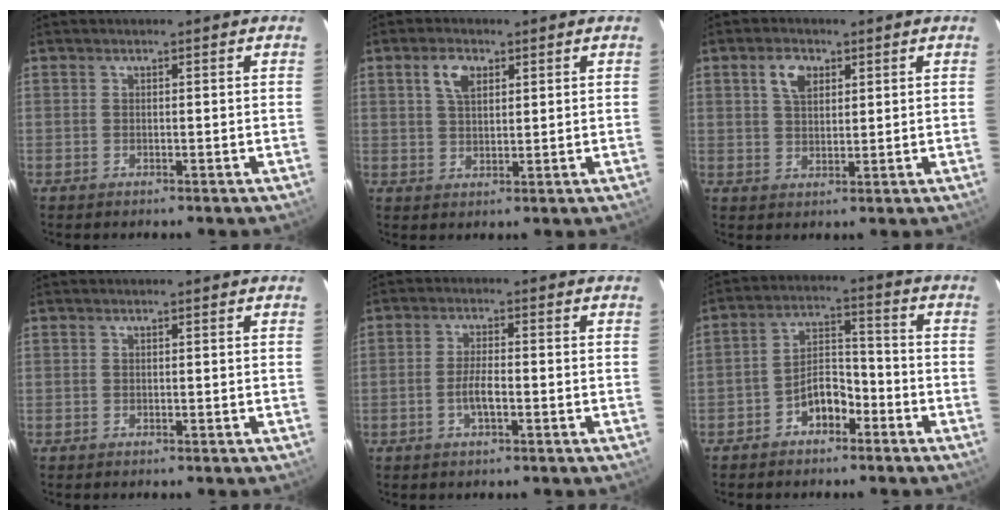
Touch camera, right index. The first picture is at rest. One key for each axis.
{"total": 4.5, "fx": 2.1, "fy": 2.4, "fz": 3.2, "tx": -0.060, "ty": 0.010, "tz": 0.039}
{"total": 4.6, "fx": 2.1, "fy": 2.7, "fz": 3.1, "tx": -0.055, "ty": 0.011, "tz": 0.040}
{"total": 0.0}
{"total": 3.9, "fx": -1.4, "fy": 1.0, "fz": 3.5, "tx": -0.072, "ty": 0.002, "tz": -0.027}
{"total": 6.6, "fx": -4.0, "fy": 3.8, "fz": 3.5, "tx": -0.069, "ty": 0.028, "tz": -0.063}